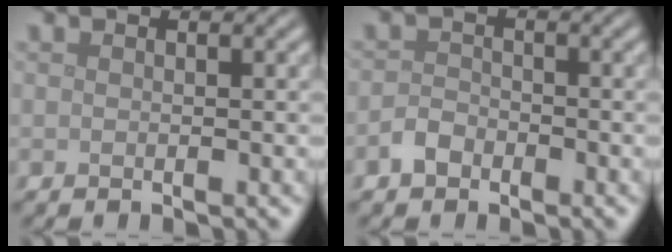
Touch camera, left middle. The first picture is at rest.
{"total": 1.7, "force": [-1.1, 1.1, 0.6], "torque": [-0.009, 0.004, -0.026]}